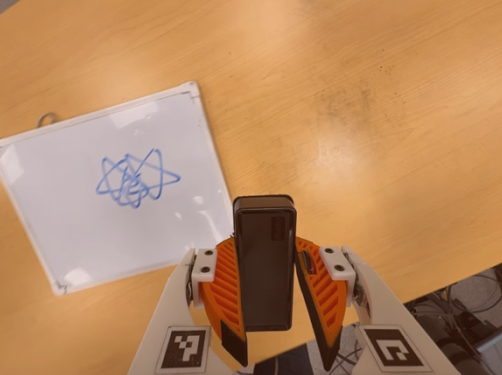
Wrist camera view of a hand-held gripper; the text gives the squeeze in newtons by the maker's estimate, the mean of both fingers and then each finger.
{"total": 6.1, "left": 5.7, "right": 6.5}